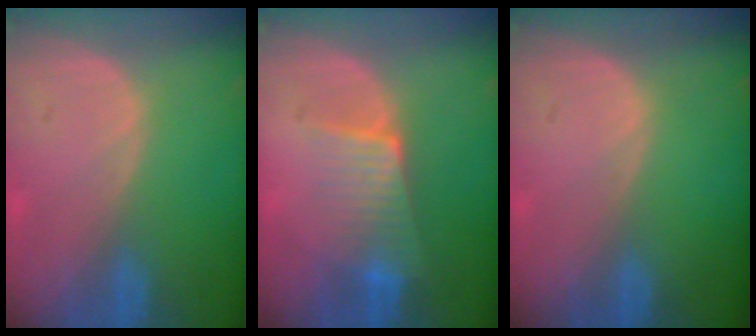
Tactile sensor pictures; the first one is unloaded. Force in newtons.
{"total": 6.5, "press": 5.9, "slide": 2.9}
{"total": 0.0}